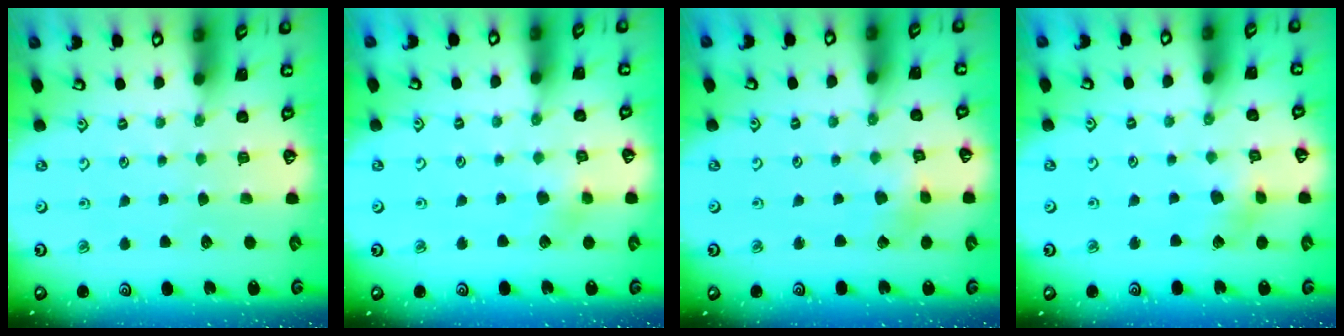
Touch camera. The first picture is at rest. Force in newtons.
{"total": 7.6, "press": 7.5, "slide": 0.5}
{"total": 2.8, "press": 2.7, "slide": 0.4}
{"total": 4.5, "press": 4.5, "slide": 0.4}